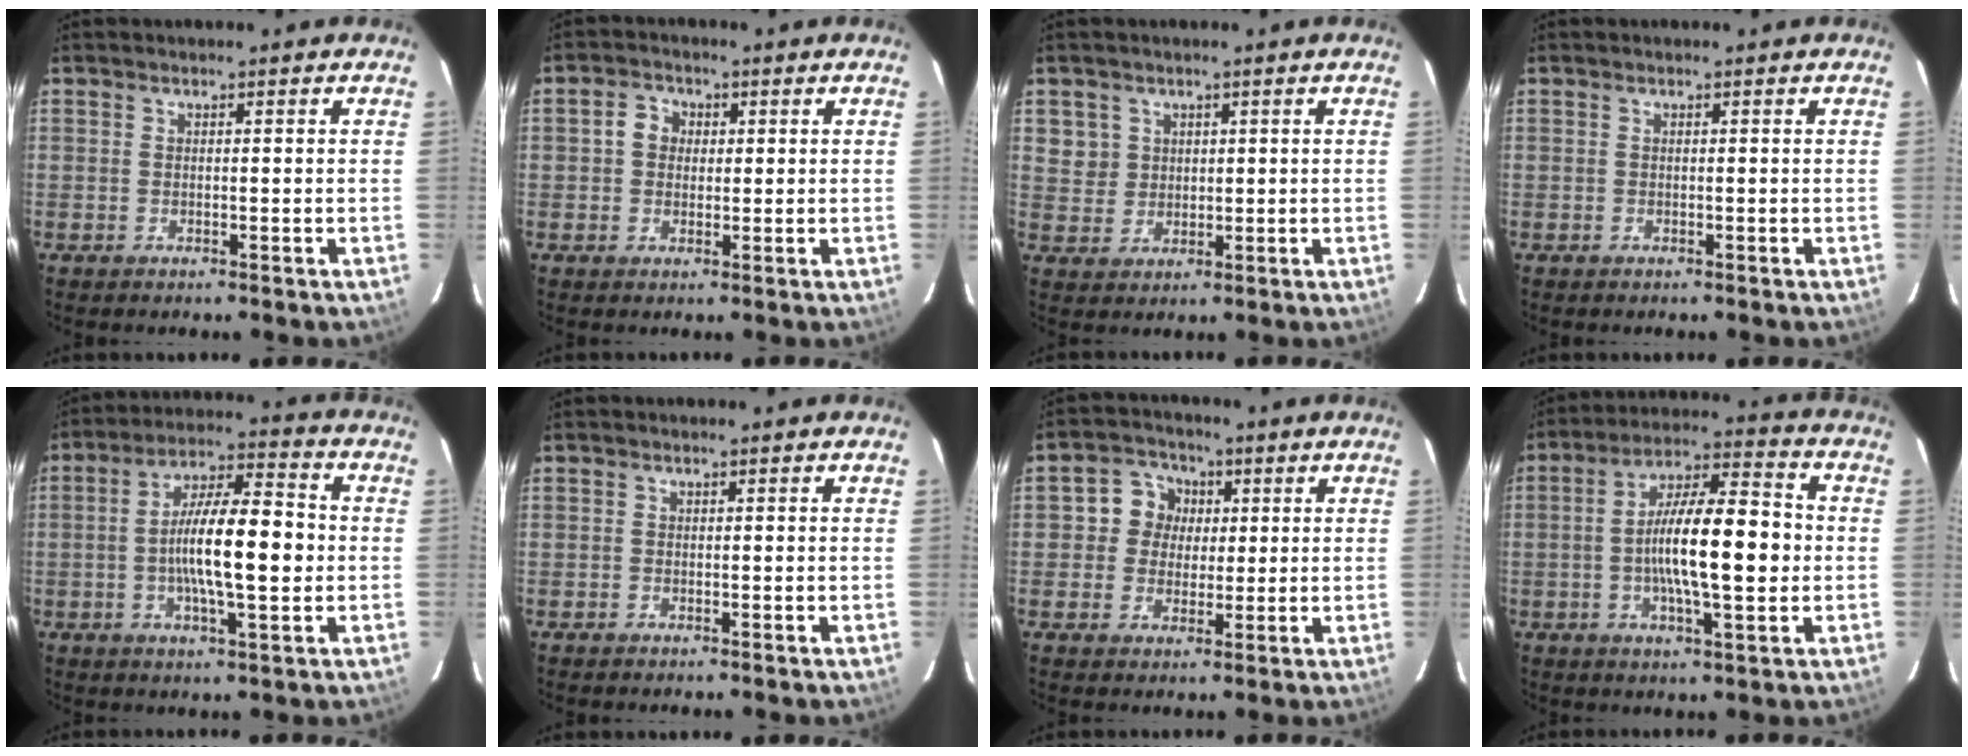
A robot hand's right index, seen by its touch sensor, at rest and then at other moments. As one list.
[{"total": 3.7, "force": [0.4, 3.3, 1.5], "torque": [-0.025, 0.016, 0.004]}, {"total": 4.4, "force": [1.5, 4.1, 0.6], "torque": [0.004, 0.015, 0.035]}, {"total": 0.0}, {"total": 13.1, "force": [-1.2, 3.2, 12.7], "torque": [-0.228, 0.007, -0.024]}, {"total": 0.0}, {"total": 6.2, "force": [0.8, 5.9, 1.6], "torque": [-0.024, 0.022, 0.010]}, {"total": 14.6, "force": [-1.2, 3.7, 14.0], "torque": [-0.246, 0.010, -0.024]}]